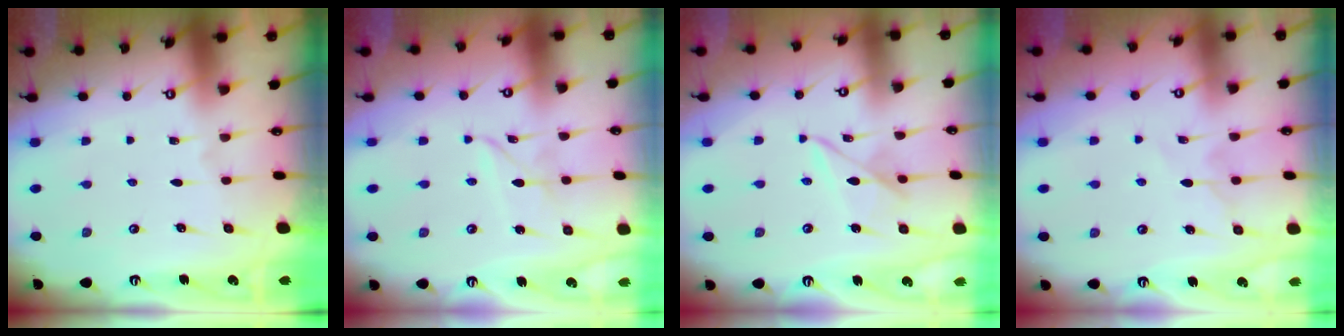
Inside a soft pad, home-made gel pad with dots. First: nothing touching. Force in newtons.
{"total": 2.8, "press": 2.8, "slide": 0.3}
{"total": 6.9, "press": 6.9, "slide": 0.5}
{"total": 7.7, "press": 7.7, "slide": 0.7}